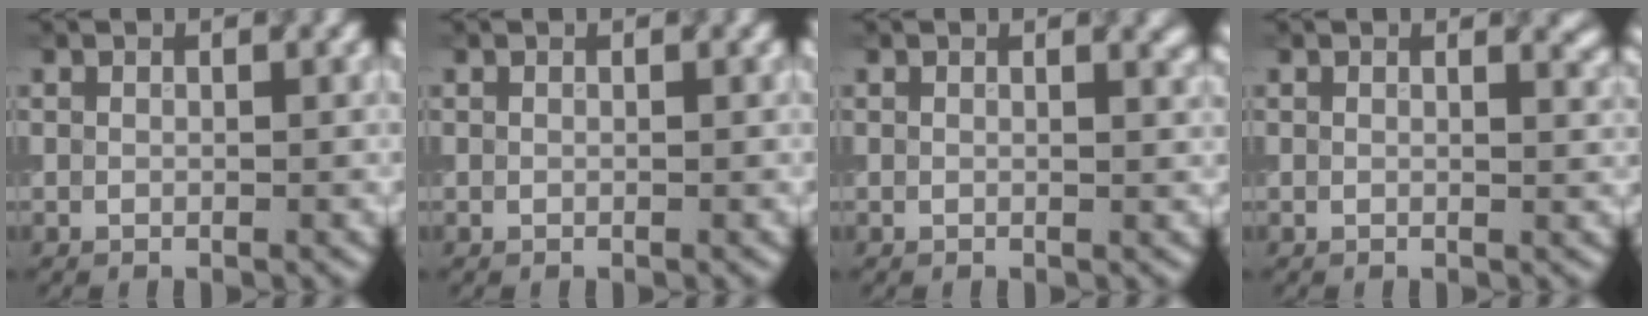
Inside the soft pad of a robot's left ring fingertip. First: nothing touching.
{"total": 0.0}
{"total": 1.3, "force": [0.9, 0.4, 0.8], "torque": [-0.002, 0.003, 0.012]}
{"total": 1.6, "force": [1.3, 0.5, 0.9], "torque": [-0.002, 0.001, 0.013]}